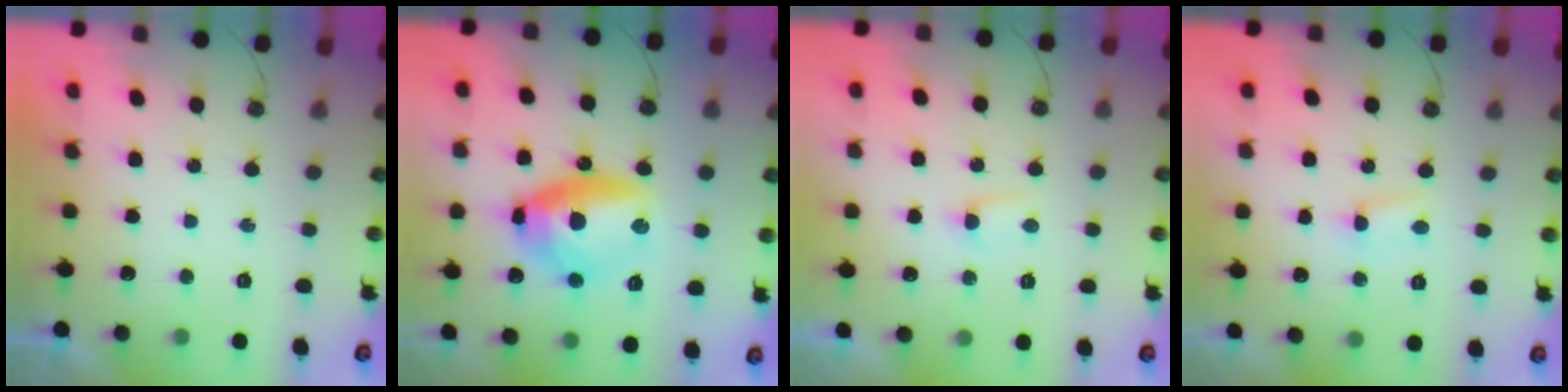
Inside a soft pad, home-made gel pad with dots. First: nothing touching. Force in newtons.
{"total": 13.3, "press": 13.2, "slide": 1.7}
{"total": 3.0, "press": 3.0, "slide": 0.3}
{"total": 2.8, "press": 2.8, "slide": 0.3}